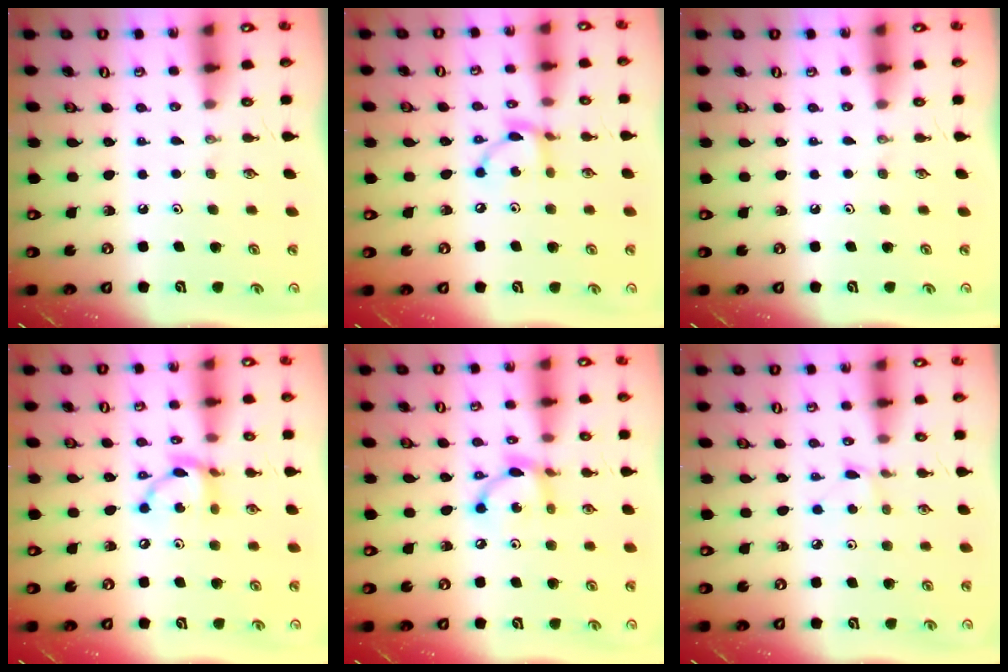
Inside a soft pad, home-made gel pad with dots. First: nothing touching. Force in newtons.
{"total": 9.6, "press": 9.6, "slide": 0.6}
{"total": 0.0}
{"total": 11.3, "press": 11.3, "slide": 0.8}
{"total": 8.3, "press": 8.3, "slide": 0.2}
{"total": 2.8, "press": 2.7, "slide": 0.4}